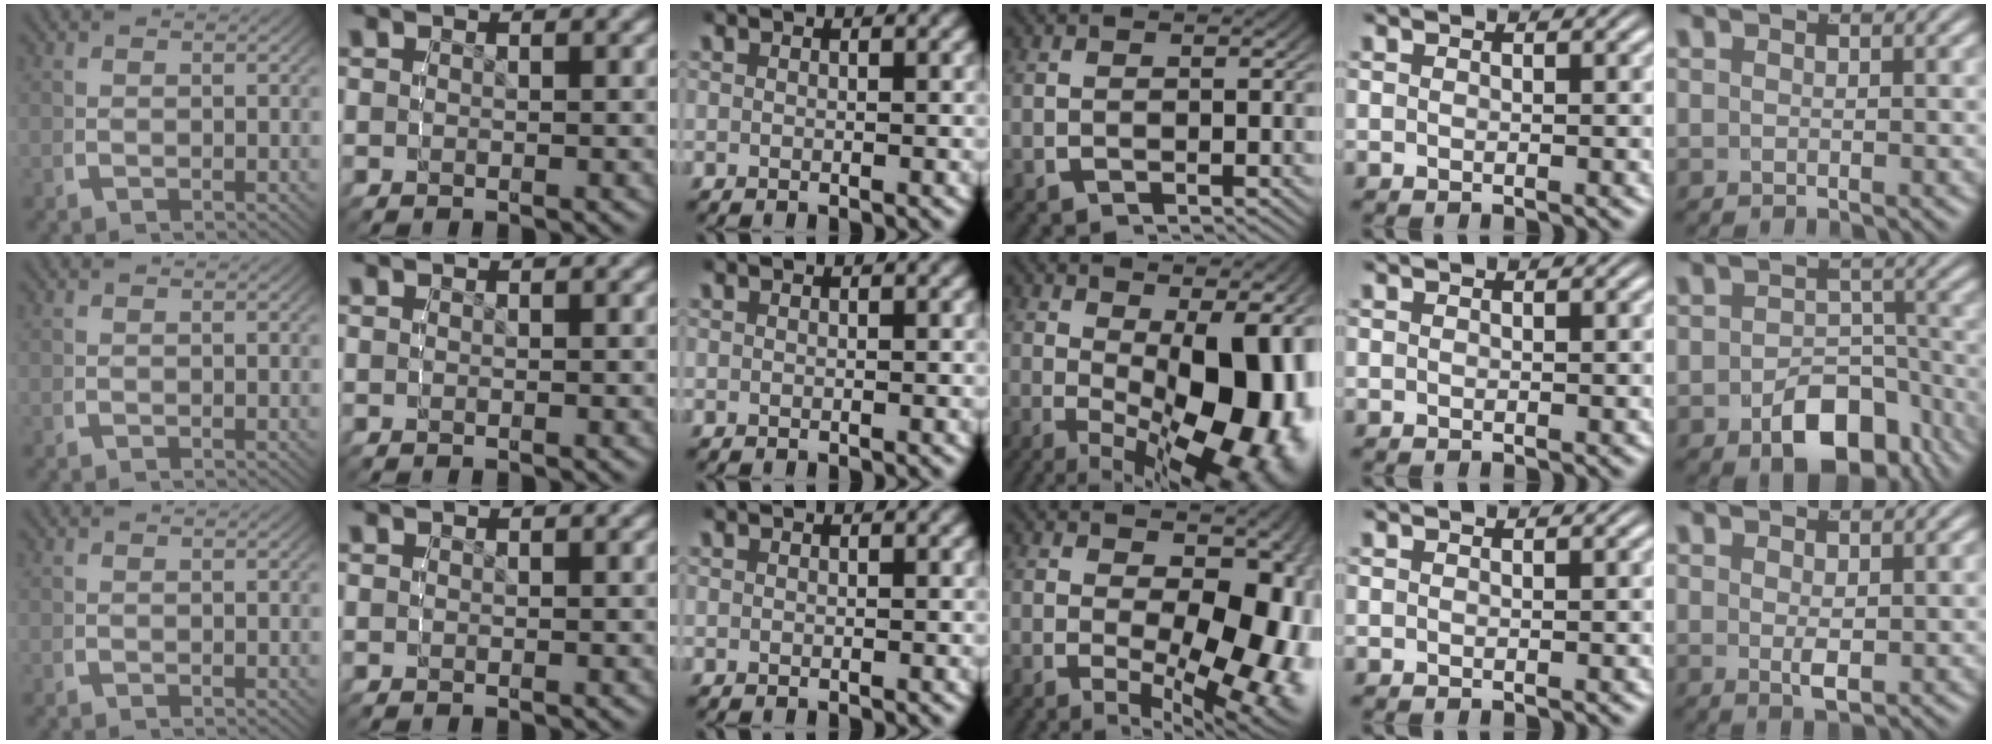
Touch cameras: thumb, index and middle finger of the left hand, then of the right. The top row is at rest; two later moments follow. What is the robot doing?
{"motion": "lift_and_place", "object": "toy banana"}